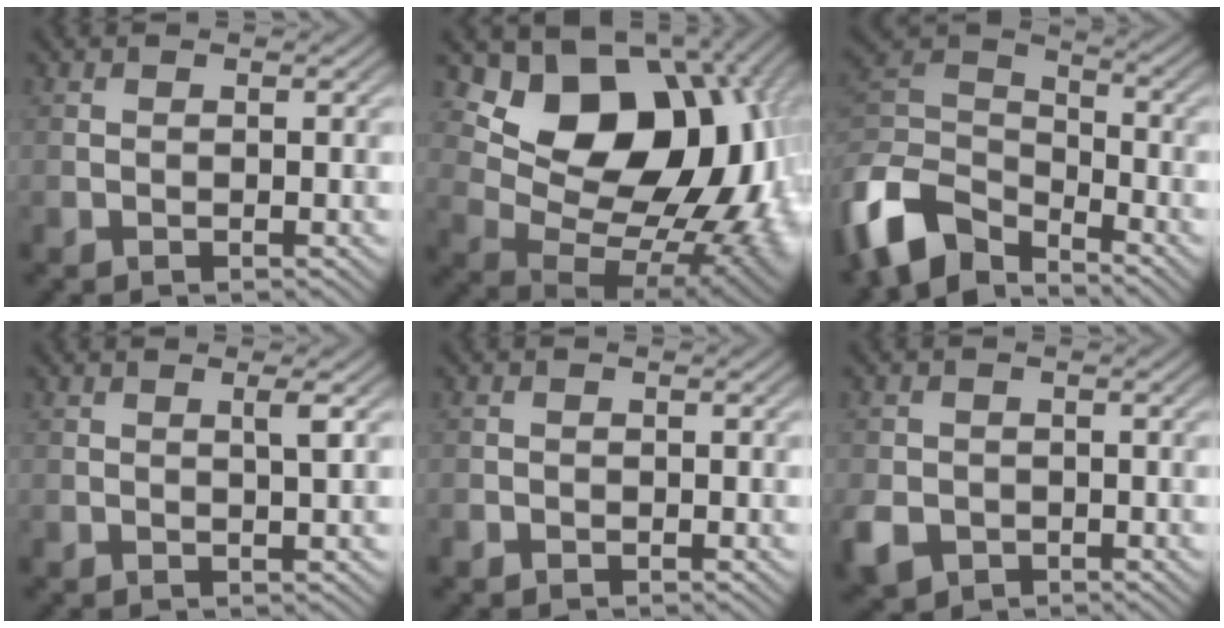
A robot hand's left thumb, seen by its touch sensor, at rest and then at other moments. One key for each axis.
{"total": 17.9, "fx": 4.5, "fy": 12.0, "fz": 12.5, "tx": -0.175, "ty": 0.003, "tz": 0.093}
{"total": 9.1, "fx": -6.2, "fy": 4.9, "fz": 4.6, "tx": -0.103, "ty": -0.003, "tz": -0.141}
{"total": 1.2, "fx": 0.4, "fy": -0.2, "fz": 1.1, "tx": -0.022, "ty": 0.003, "tz": 0.005}
{"total": 1.0, "fx": -0.6, "fy": 0.8, "fz": 0.2, "tx": -0.002, "ty": -0.003, "tz": -0.014}
{"total": 4.2, "fx": -1.8, "fy": 3.4, "fz": 1.9, "tx": -0.051, "ty": -0.012, "tz": -0.040}